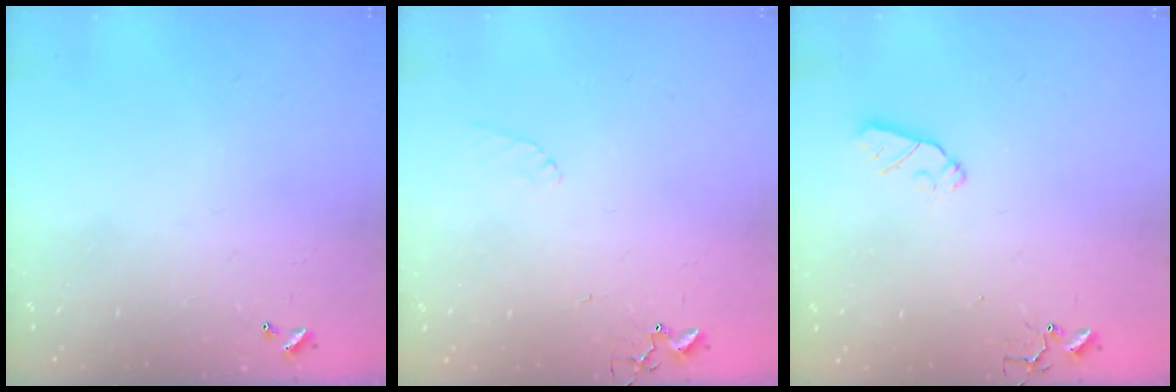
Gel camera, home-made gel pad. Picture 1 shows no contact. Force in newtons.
{"total": 5.0, "press": 4.9, "slide": 0.7}
{"total": 6.6, "press": 6.6, "slide": 0.2}